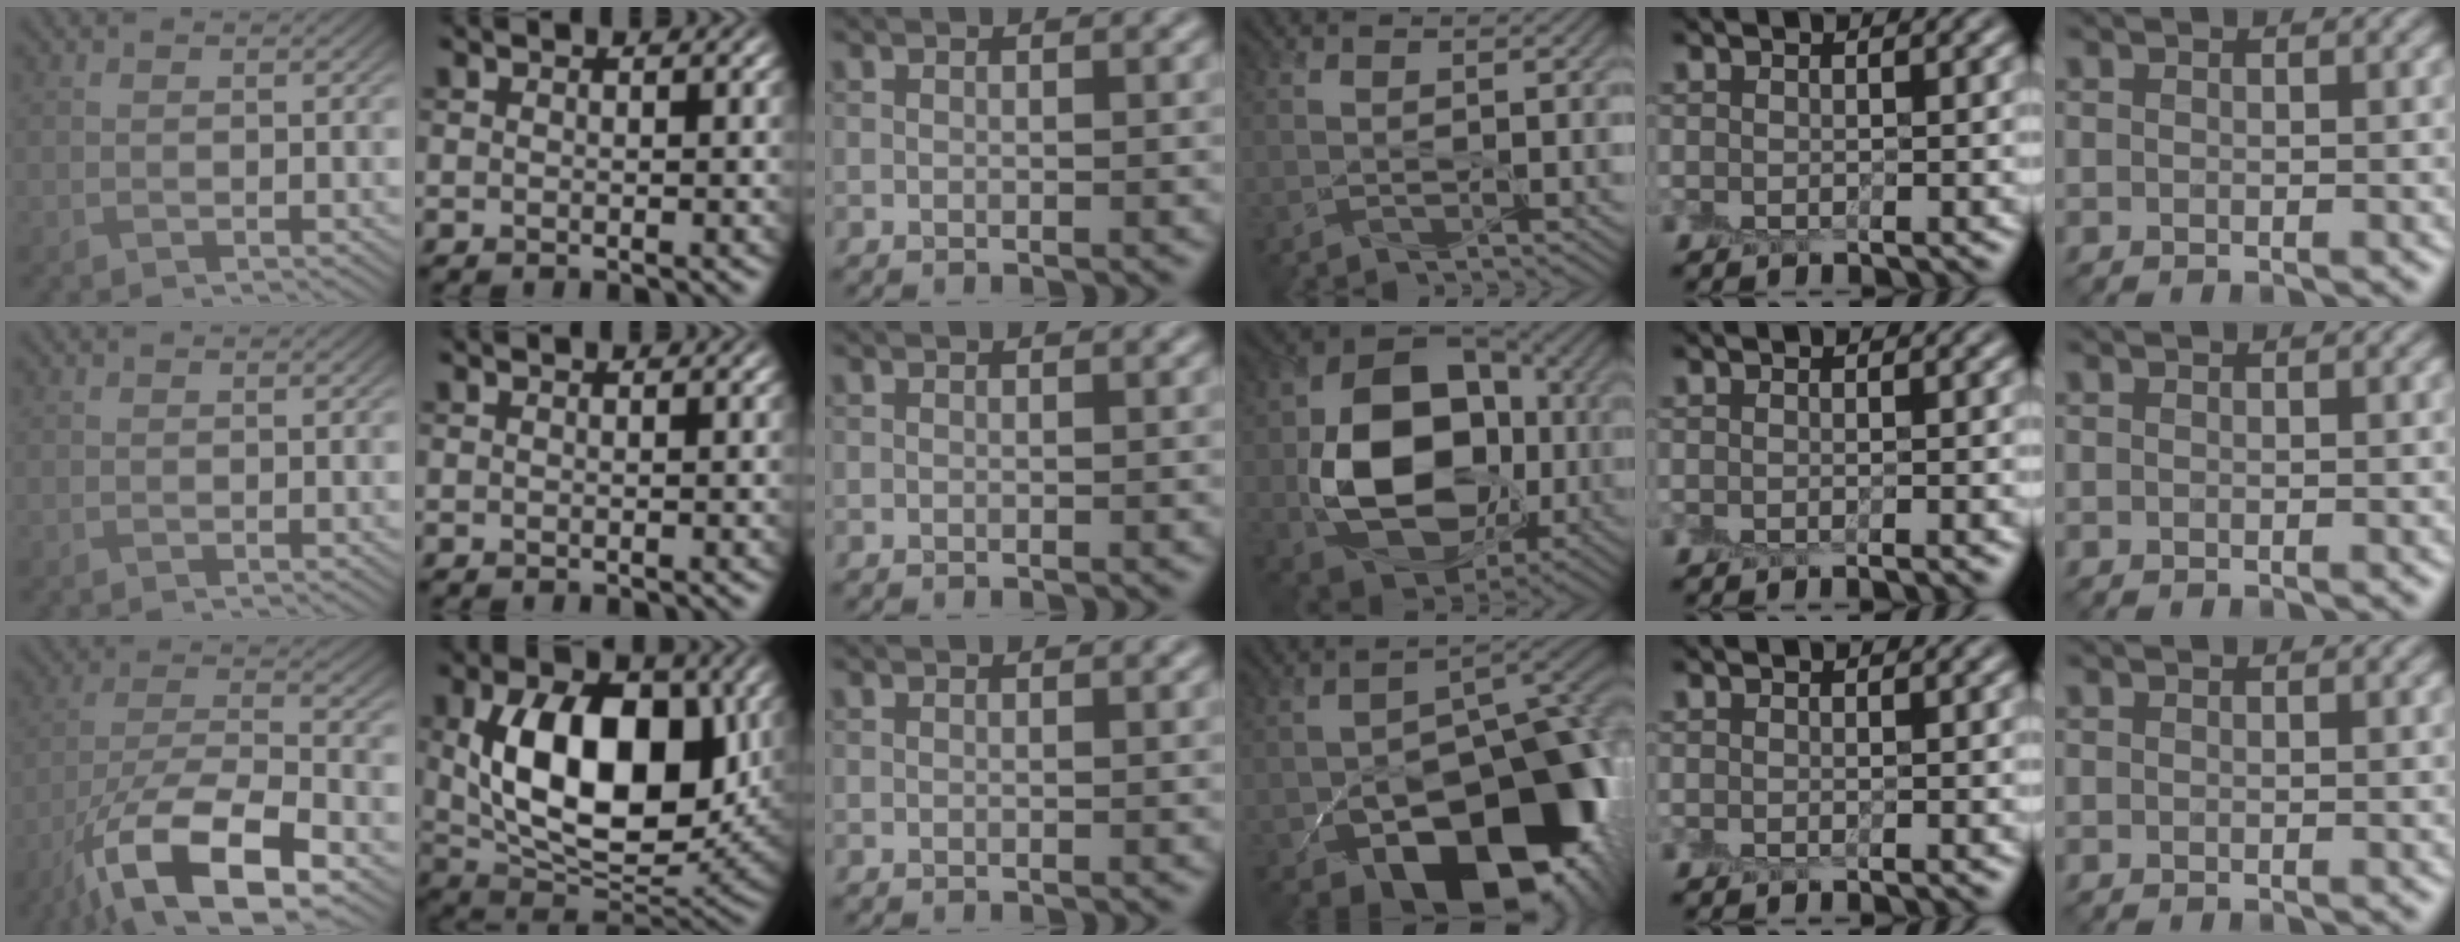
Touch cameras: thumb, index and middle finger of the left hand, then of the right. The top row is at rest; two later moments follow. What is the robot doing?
{"motion": "peel", "object": "postage stamp"}